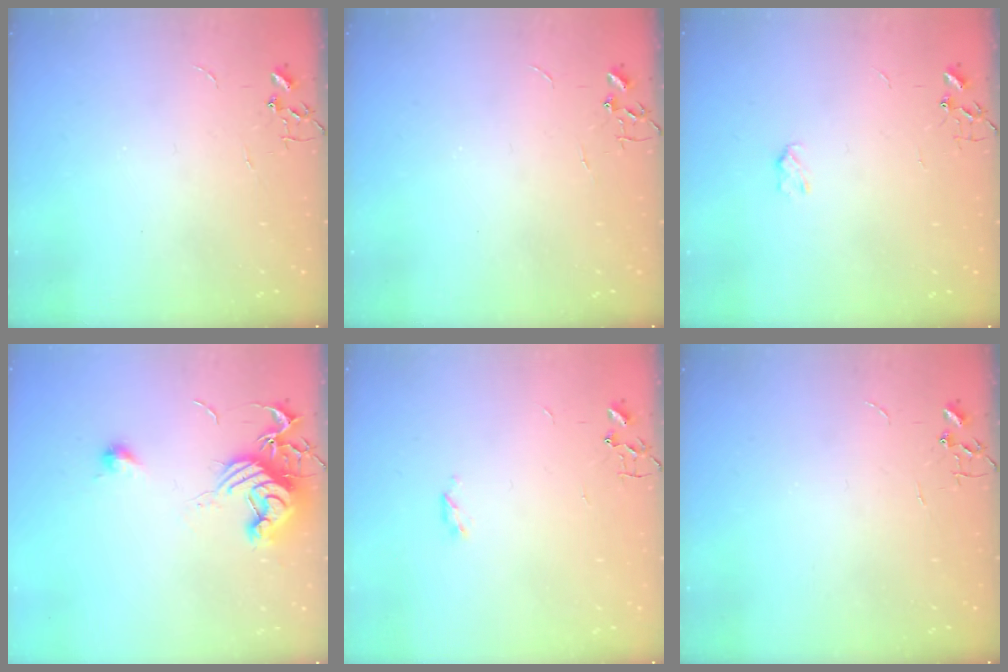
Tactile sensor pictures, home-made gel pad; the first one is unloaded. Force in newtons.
{"total": 0.0}
{"total": 3.2, "press": 3.1, "slide": 0.5}
{"total": 13.6, "press": 13.6, "slide": 0.8}
{"total": 3.6, "press": 3.5, "slide": 0.5}
{"total": 0.0}